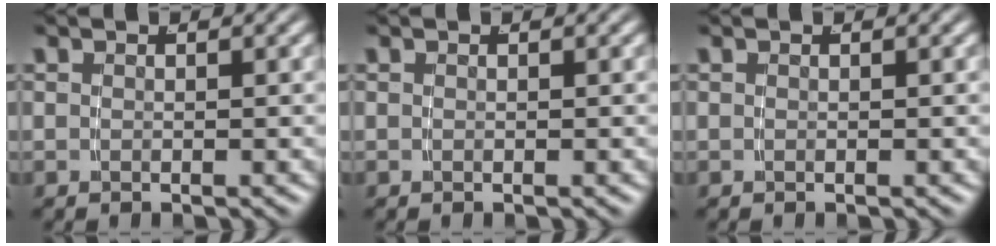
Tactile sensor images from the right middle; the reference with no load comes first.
{"total": 0.0}
{"total": 0.0}